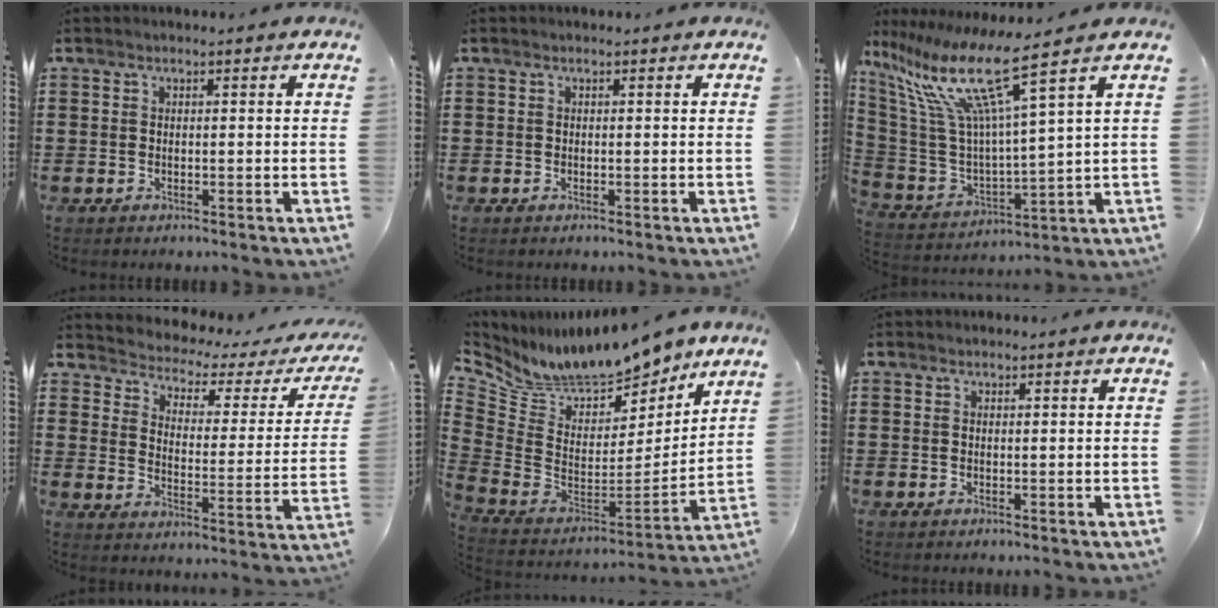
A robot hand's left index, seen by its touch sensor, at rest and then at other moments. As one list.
[{"total": 0.0}, {"total": 13.9, "force": [8.4, 2.1, 10.8], "torque": [-0.246, -0.050, 0.131]}, {"total": 2.1, "force": [1.8, 0.8, 0.8], "torque": [-0.033, -0.023, 0.019]}, {"total": 9.2, "force": [8.8, 1.8, 2.1], "torque": [-0.088, -0.071, 0.152]}, {"total": 0.0}]